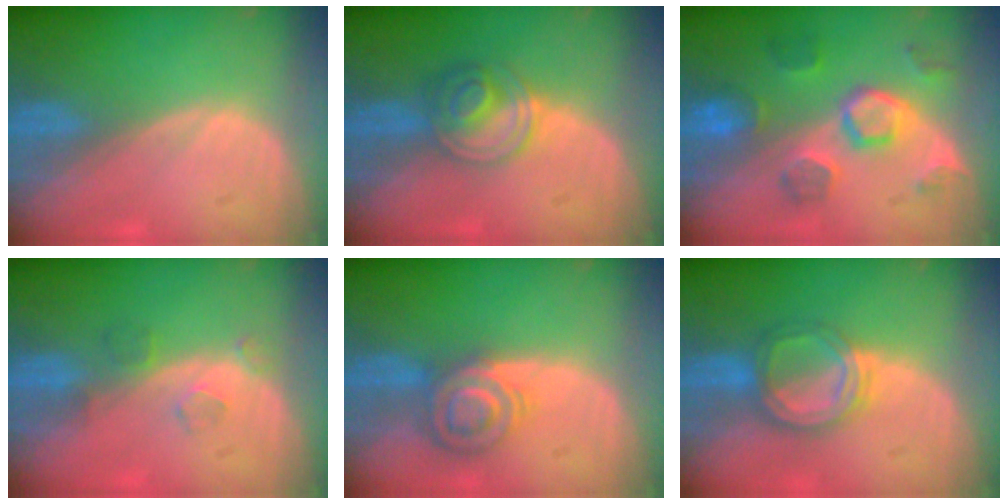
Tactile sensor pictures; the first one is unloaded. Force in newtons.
{"total": 6.3, "press": 5.5, "slide": 3.1}
{"total": 8.5, "press": 8.0, "slide": 2.9}
{"total": 3.3, "press": 2.8, "slide": 1.7}
{"total": 6.3, "press": 6.1, "slide": 1.4}
{"total": 6.5, "press": 5.8, "slide": 3.0}